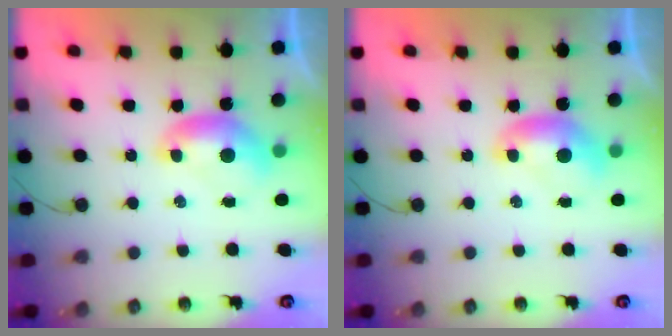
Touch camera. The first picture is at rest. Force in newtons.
{"total": 0.0}